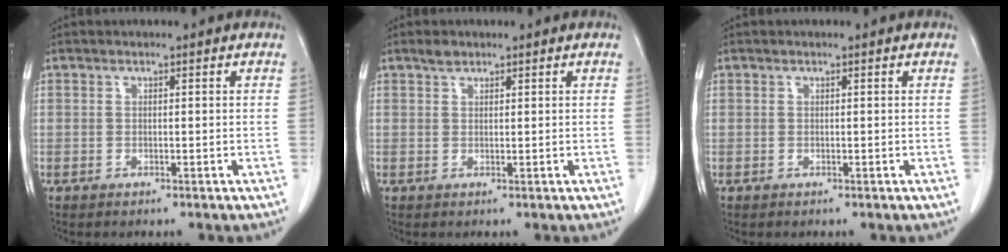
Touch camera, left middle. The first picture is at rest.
{"total": 1.3, "force": [1.1, 0.6, 0.4], "torque": [-0.011, 0.001, 0.020]}
{"total": 0.0}